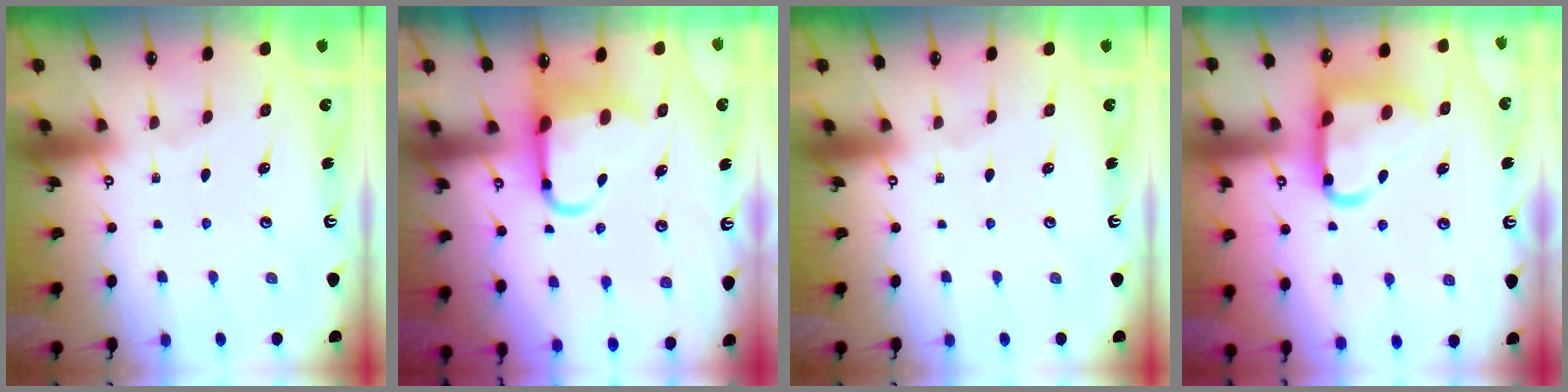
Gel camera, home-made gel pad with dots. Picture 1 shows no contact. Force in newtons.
{"total": 8.1, "press": 7.9, "slide": 2.1}
{"total": 0.0}
{"total": 17.7, "press": 17.5, "slide": 2.0}